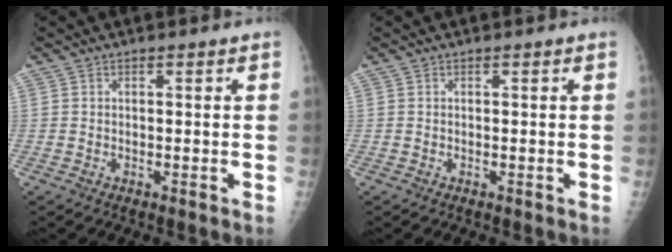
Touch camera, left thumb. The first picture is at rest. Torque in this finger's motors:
{"motor_torque": [0.00, 0.00, -0.01, 0.01, 0.00]}